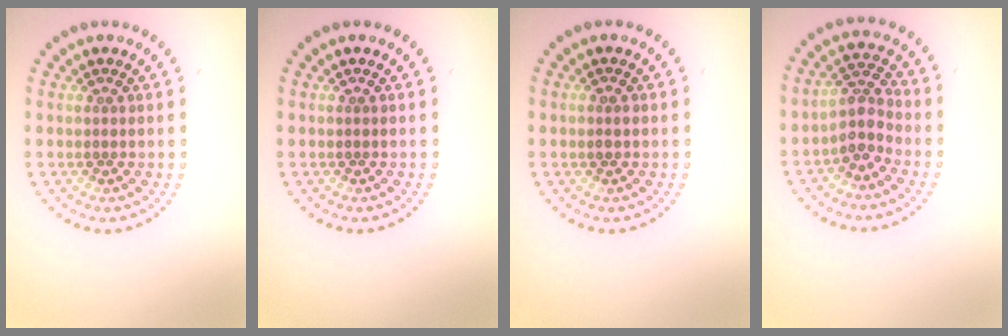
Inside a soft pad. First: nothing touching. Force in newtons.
{"total": 0.0}
{"total": 0.9, "press": 0.9, "slide": 0.0}
{"total": 2.9, "press": 2.4, "slide": 1.7}